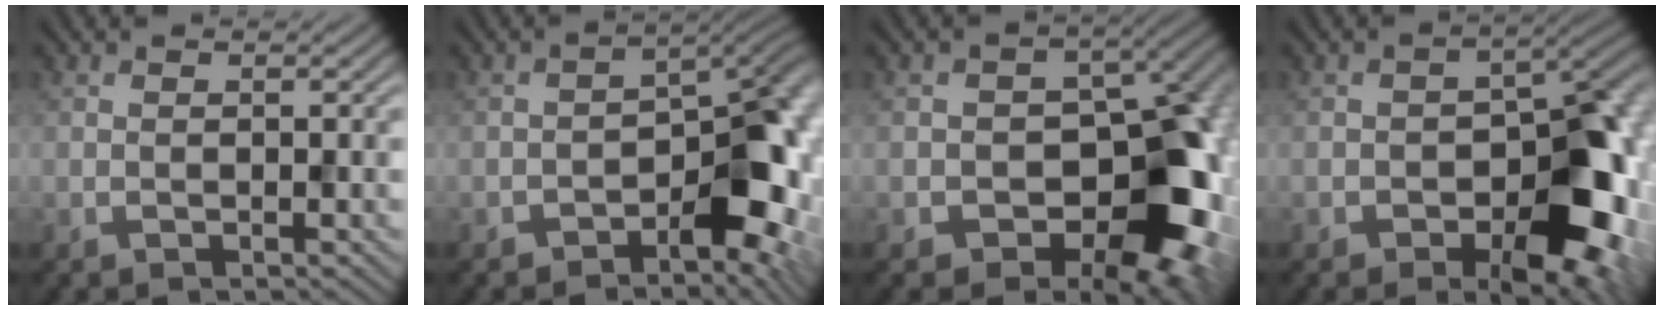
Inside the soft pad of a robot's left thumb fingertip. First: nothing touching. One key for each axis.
{"total": 10.2, "fx": -3.5, "fy": 5.3, "fz": 8.0, "tx": -0.080, "ty": 0.004, "tz": -0.058}
{"total": 13.4, "fx": -3.7, "fy": 9.1, "fz": 9.0, "tx": -0.105, "ty": -0.027, "tz": -0.060}
{"total": 13.0, "fx": -4.5, "fy": 8.0, "fz": 9.3, "tx": -0.096, "ty": -0.022, "tz": -0.064}